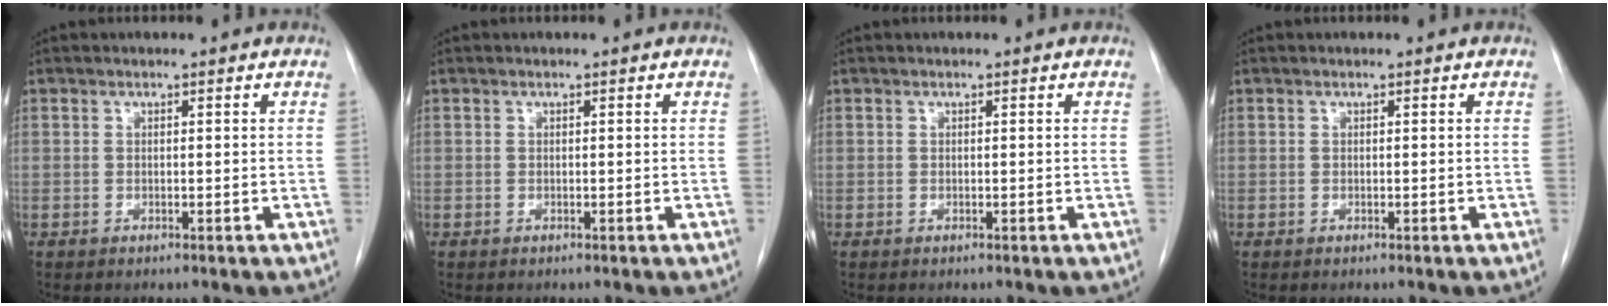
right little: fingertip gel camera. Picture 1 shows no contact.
{"total": 0.0}
{"total": 0.0}
{"total": 0.0}